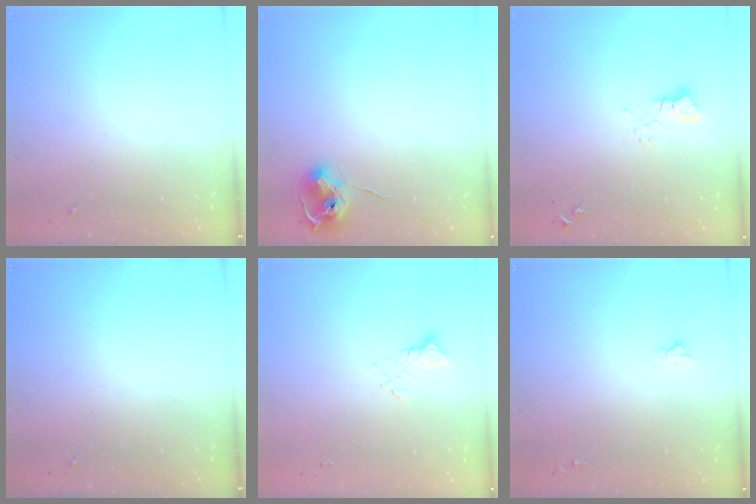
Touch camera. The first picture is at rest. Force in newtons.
{"total": 9.1, "press": 9.1, "slide": 0.6}
{"total": 3.3, "press": 3.3, "slide": 0.4}
{"total": 0.0}
{"total": 2.7, "press": 2.7, "slide": 0.2}
{"total": 1.8, "press": 1.8, "slide": 0.1}